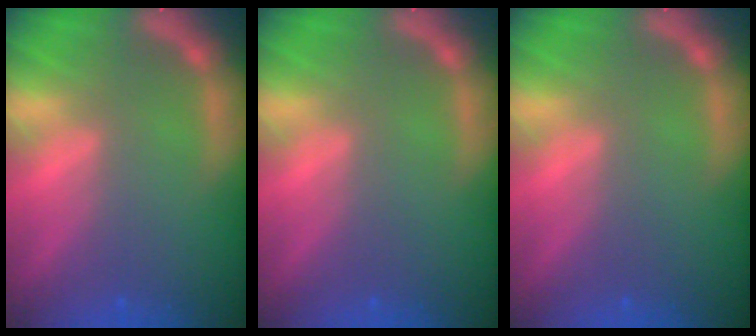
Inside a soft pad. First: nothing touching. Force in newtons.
{"total": 0.0}
{"total": 0.0}